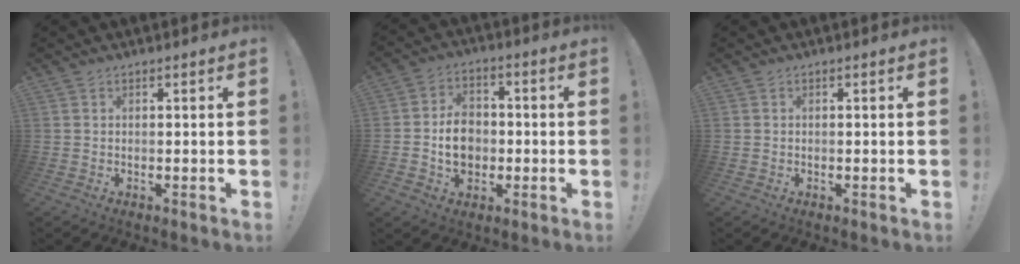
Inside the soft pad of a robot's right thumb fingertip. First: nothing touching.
{"total": 10.1, "force": [-1.3, 8.1, 5.8], "torque": [-0.077, 0.012, -0.021]}
{"total": 0.0}